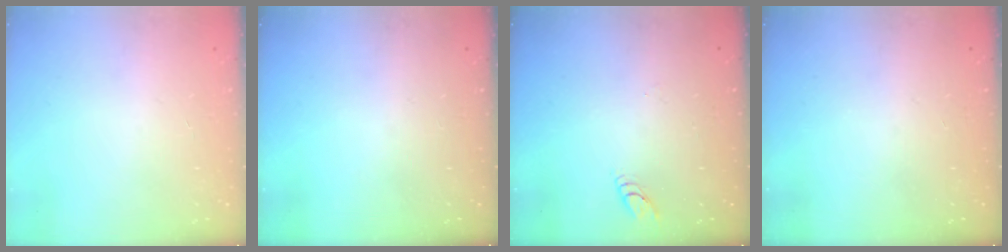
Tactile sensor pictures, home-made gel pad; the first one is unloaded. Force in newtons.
{"total": 0.0}
{"total": 2.7, "press": 2.7, "slide": 0.3}
{"total": 0.0}